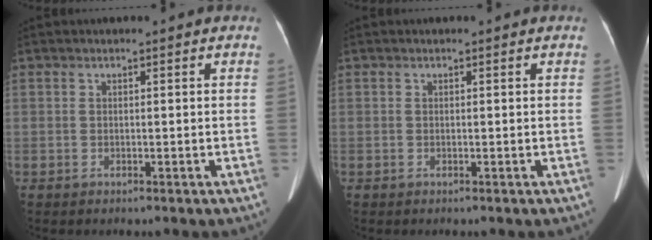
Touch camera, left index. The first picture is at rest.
{"total": 0.0}